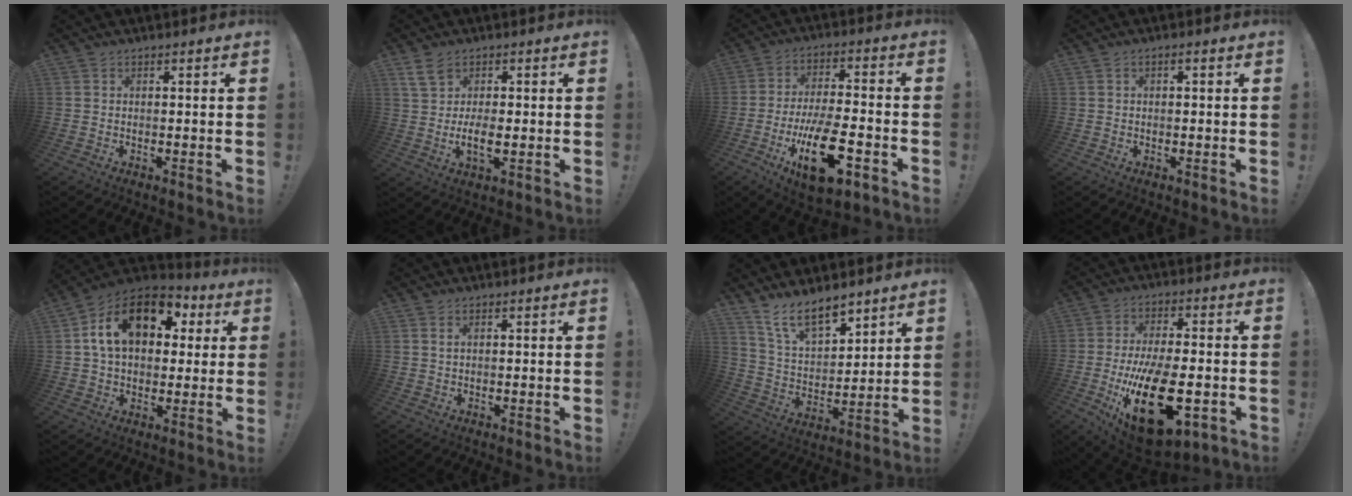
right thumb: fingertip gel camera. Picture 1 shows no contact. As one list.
[{"total": 7.2, "force": [0.6, 4.0, 5.9], "torque": [-0.103, -0.006, 0.014]}, {"total": 18.9, "force": [-7.4, 7.1, 15.8], "torque": [-0.262, 0.034, -0.113]}, {"total": 1.0, "force": [-0.3, 0.5, 0.8], "torque": [-0.019, 0.005, -0.006]}, {"total": 18.1, "force": [5.6, 12.1, 12.3], "torque": [-0.198, -0.003, 0.099]}, {"total": 1.2, "force": [0.5, 0.4, 1.0], "torque": [-0.016, -0.001, 0.007]}, {"total": 13.2, "force": [10.2, 5.3, 6.5], "torque": [-0.124, -0.061, 0.192]}, {"total": 25.3, "force": [-6.6, 11.6, 21.5], "torque": [-0.364, 0.018, -0.089]}]